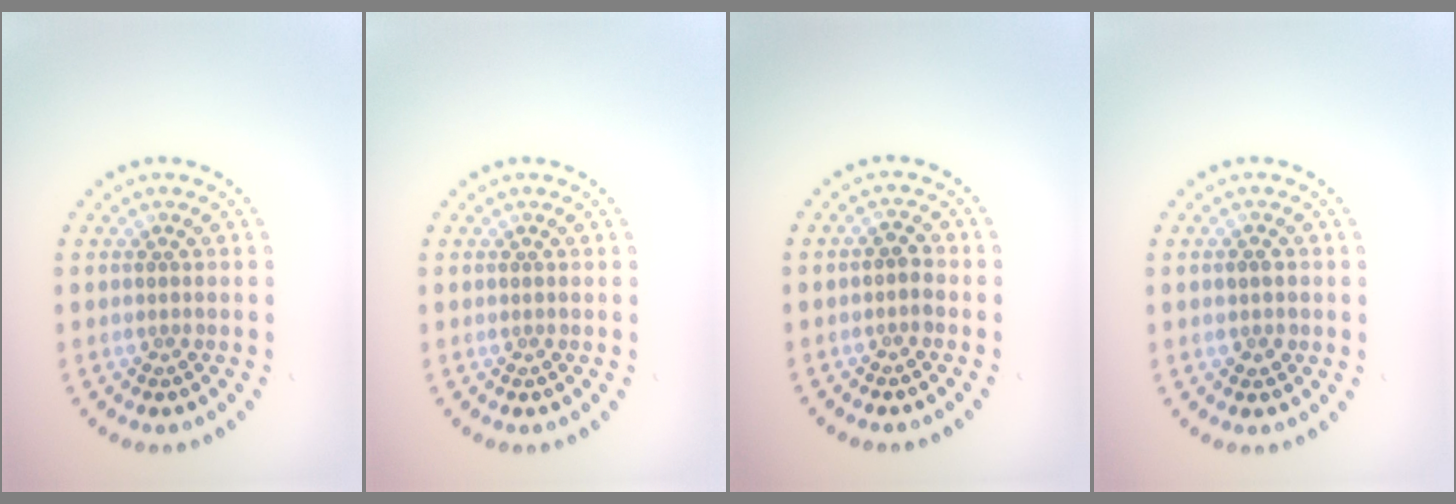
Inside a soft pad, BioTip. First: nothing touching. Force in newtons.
{"total": 0.0}
{"total": 1.1, "press": 1.1, "slide": 0.3}
{"total": 1.3, "press": 1.3, "slide": 0.4}